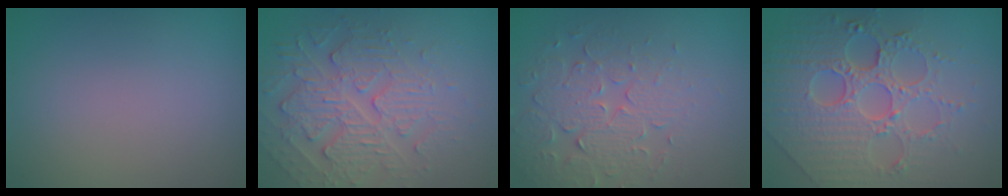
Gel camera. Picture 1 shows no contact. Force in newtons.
{"total": 4.7, "press": 4.2, "slide": 2.2}
{"total": 4.0, "press": 3.7, "slide": 1.4}
{"total": 8.2, "press": 6.0, "slide": 5.5}